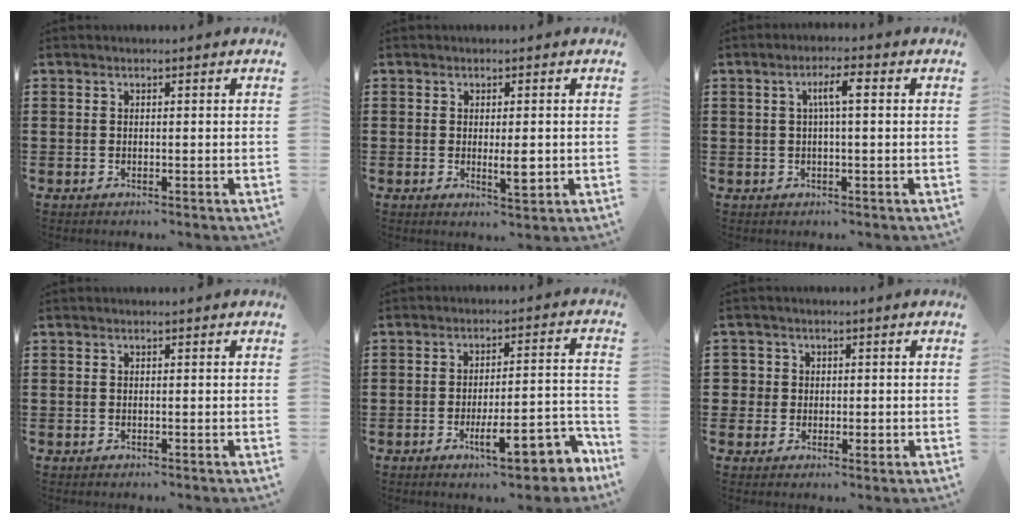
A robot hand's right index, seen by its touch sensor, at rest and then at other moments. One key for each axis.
{"total": 3.5, "fx": -0.4, "fy": 0.8, "fz": 3.4, "tx": -0.057, "ty": -0.002, "tz": -0.007}
{"total": 3.7, "fx": 0.5, "fy": 0.6, "fz": 3.7, "tx": -0.070, "ty": 0.007, "tz": 0.004}
{"total": 0.0}
{"total": 10.4, "fx": -5.7, "fy": 2.6, "fz": 8.3, "tx": -0.111, "ty": 0.004, "tz": -0.098}
{"total": 2.5, "fx": 0.3, "fy": 2.5, "fz": 0.4, "tx": -0.020, "ty": 0.008, "tz": 0.003}